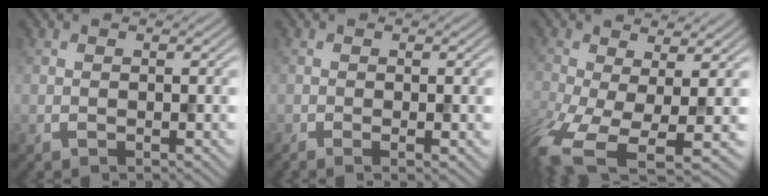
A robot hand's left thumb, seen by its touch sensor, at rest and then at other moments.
{"total": 1.4, "force": [-0.5, 0.3, 1.3], "torque": [-0.018, -0.004, -0.012]}
{"total": 9.5, "force": [-4.1, 4.0, 7.6], "torque": [-0.184, -0.043, -0.061]}